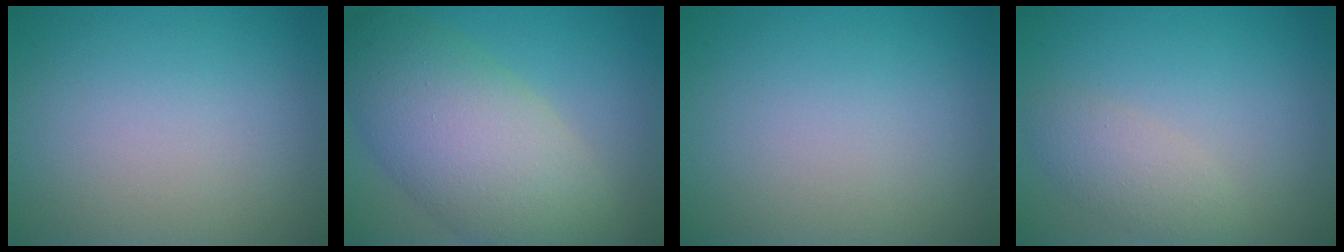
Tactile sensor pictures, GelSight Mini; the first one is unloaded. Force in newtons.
{"total": 9.9, "press": 9.9, "slide": 0.1}
{"total": 0.0}
{"total": 2.5, "press": 2.5, "slide": 0.1}